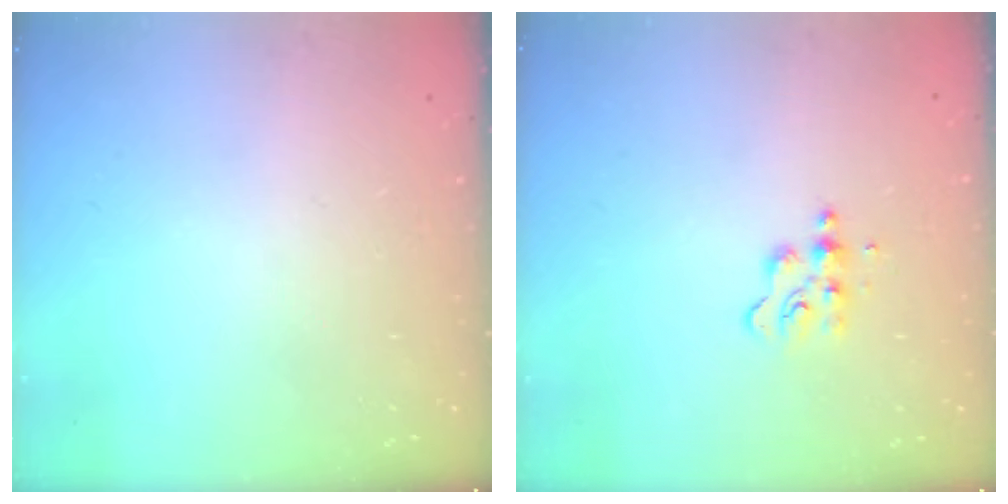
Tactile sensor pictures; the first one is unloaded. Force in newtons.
{"total": 4.4, "press": 4.4, "slide": 0.5}